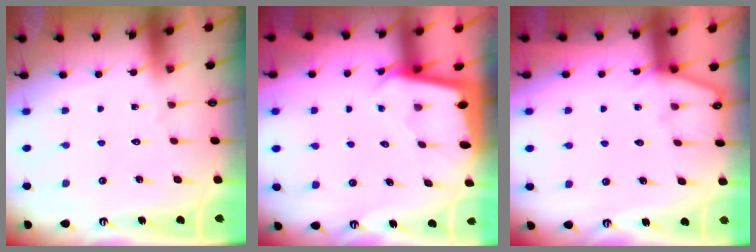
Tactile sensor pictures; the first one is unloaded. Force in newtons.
{"total": 1.8, "press": 1.8, "slide": 0.1}
{"total": 3.6, "press": 3.6, "slide": 0.5}